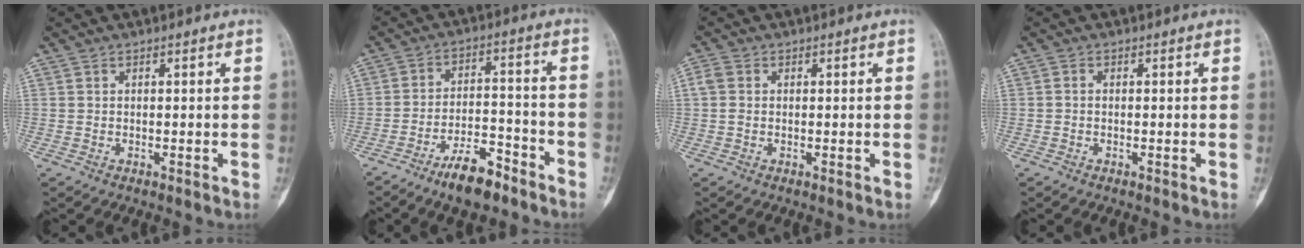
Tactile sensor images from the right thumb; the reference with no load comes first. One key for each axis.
{"total": 9.5, "fx": -7.0, "fy": 3.2, "fz": 5.6, "tx": -0.090, "ty": 0.054, "tz": -0.123}
{"total": 2.0, "fx": 0.2, "fy": 1.6, "fz": 1.2, "tx": -0.033, "ty": 0.006, "tz": 0.001}
{"total": 0.5, "fx": -0.2, "fy": 0.4, "fz": 0.3, "tx": -0.004, "ty": 0.001, "tz": -0.008}